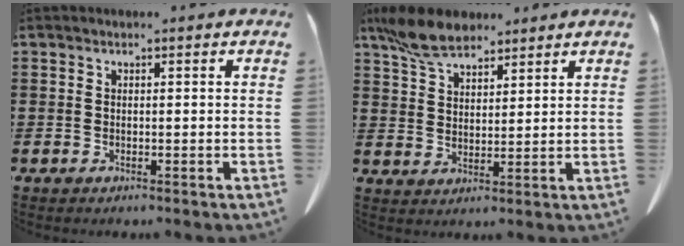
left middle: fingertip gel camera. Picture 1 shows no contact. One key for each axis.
{"total": 7.5, "fx": 5.9, "fy": 3.2, "fz": 3.3, "tx": -0.086, "ty": -0.005, "tz": 0.115}